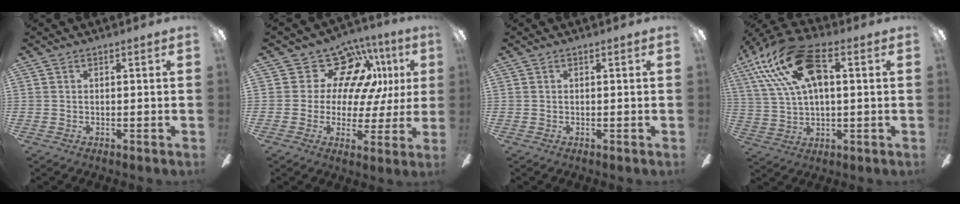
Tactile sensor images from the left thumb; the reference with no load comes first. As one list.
[{"total": 15.2, "force": [7.7, 10.4, 8.0], "torque": [-0.135, -0.037, 0.145]}, {"total": 0.0}, {"total": 19.6, "force": [7.6, 9.2, 15.5], "torque": [-0.329, -0.013, 0.129]}]